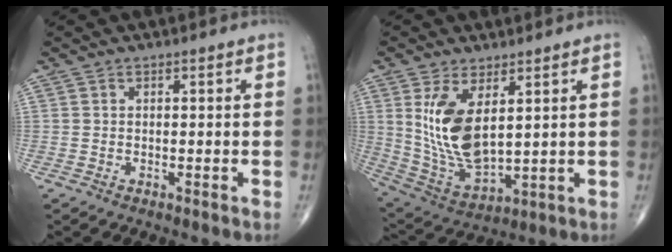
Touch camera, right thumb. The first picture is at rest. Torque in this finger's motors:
{"motor_torque": [-0.30, 0.29, 1.30, 0.51, 0.13]}